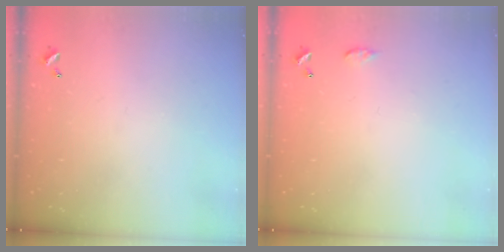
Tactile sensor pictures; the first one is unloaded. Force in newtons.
{"total": 4.7, "press": 4.7, "slide": 0.6}